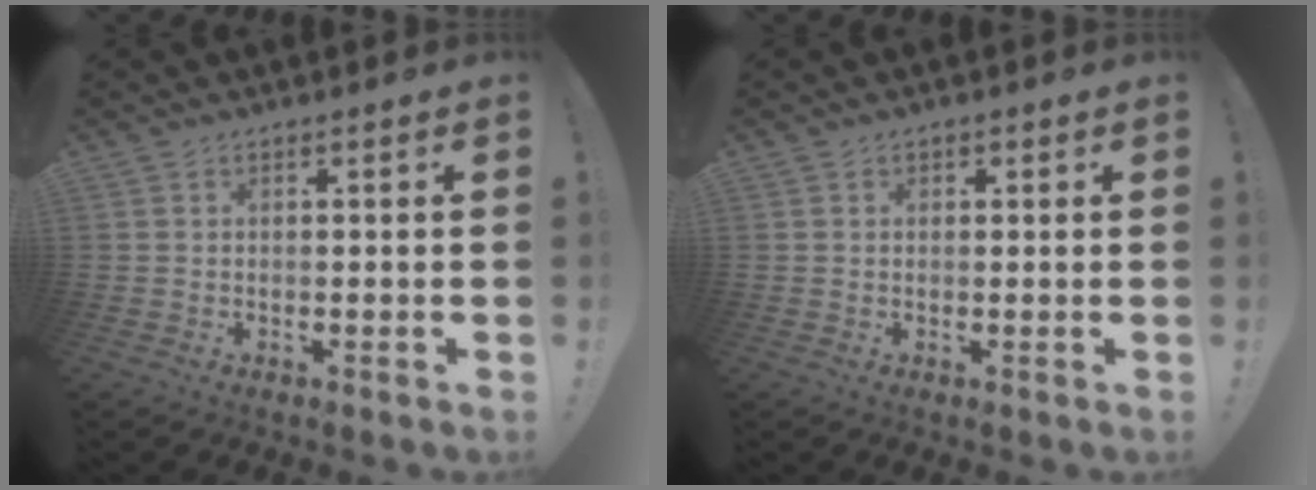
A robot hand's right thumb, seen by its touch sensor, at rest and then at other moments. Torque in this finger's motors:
{"motor_torque": [-0.10, -0.21, -0.19, 0.06, 0.04]}